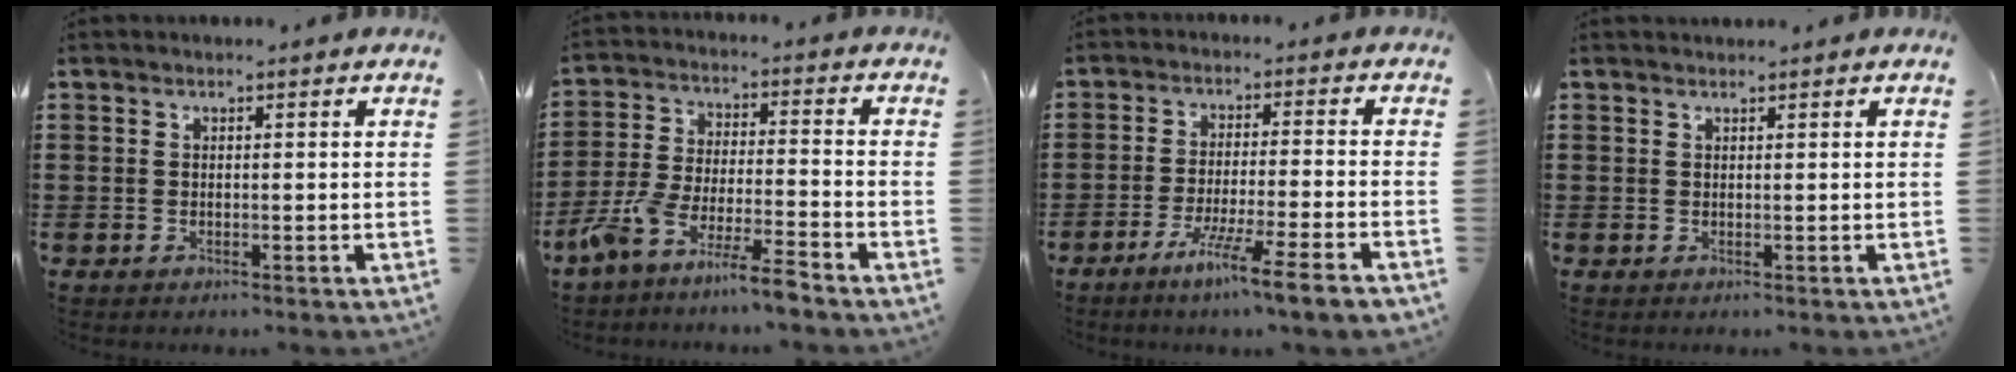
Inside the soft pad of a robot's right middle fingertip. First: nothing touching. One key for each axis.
{"total": 7.9, "fx": -7.0, "fy": -0.2, "fz": 3.7, "tx": -0.091, "ty": -0.011, "tz": -0.141}
{"total": 6.9, "fx": -5.1, "fy": -0.5, "fz": 4.6, "tx": -0.086, "ty": -0.013, "tz": -0.095}
{"total": 0.5, "fx": 0.5, "fy": 0.0, "fz": -0.1, "tx": -0.001, "ty": 0.001, "tz": 0.010}